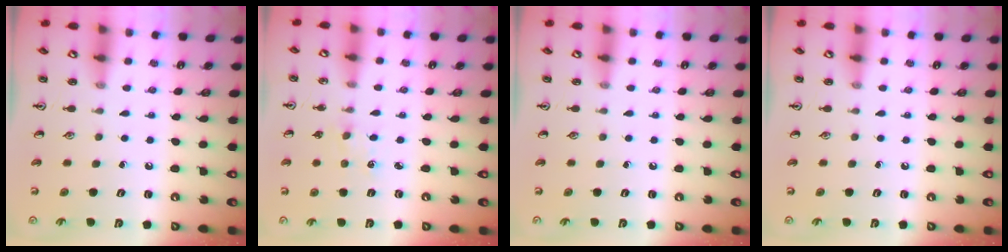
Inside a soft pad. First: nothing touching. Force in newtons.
{"total": 2.9, "press": 2.8, "slide": 0.4}
{"total": 0.0}
{"total": 0.0}